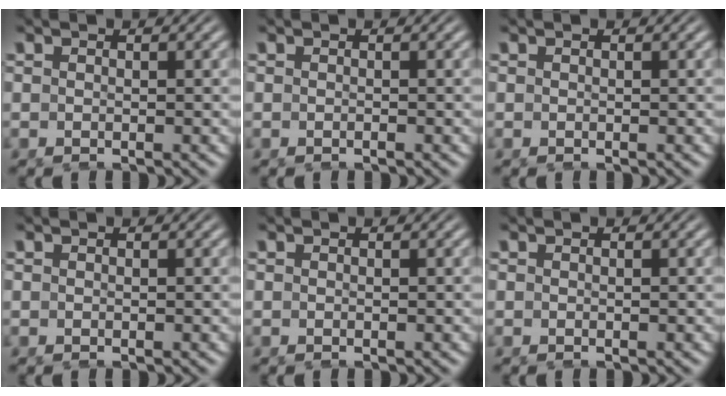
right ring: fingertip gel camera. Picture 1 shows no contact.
{"total": 0.0}
{"total": 0.0}
{"total": 0.0}
{"total": 0.0}
{"total": 0.0}